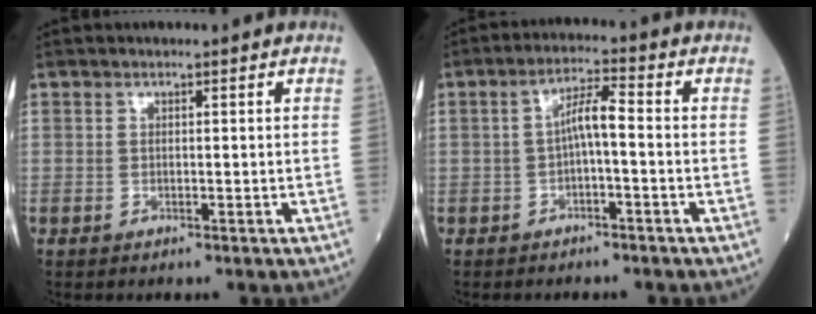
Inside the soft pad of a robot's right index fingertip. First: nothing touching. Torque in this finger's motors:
{"motor_torque": [0.55, -0.21, 0.24, 0.09]}